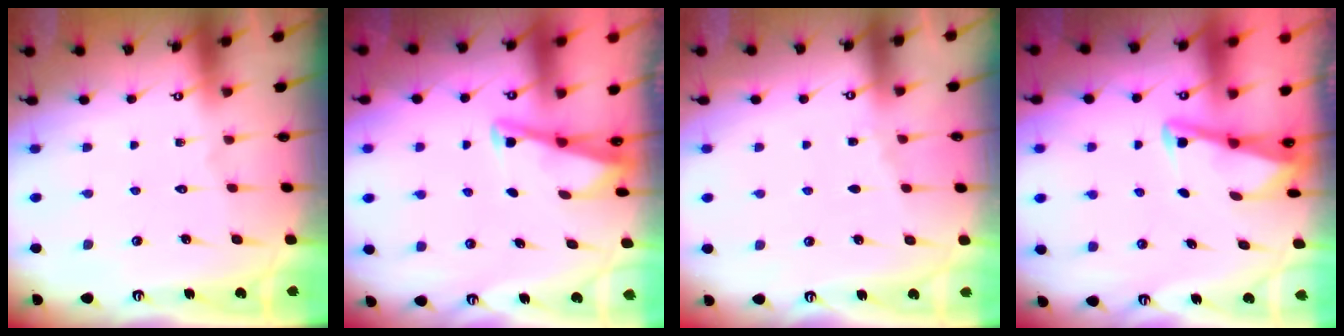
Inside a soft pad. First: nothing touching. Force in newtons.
{"total": 3.0, "press": 2.9, "slide": 0.4}
{"total": 2.7, "press": 2.6, "slide": 0.5}
{"total": 3.5, "press": 3.5, "slide": 0.3}